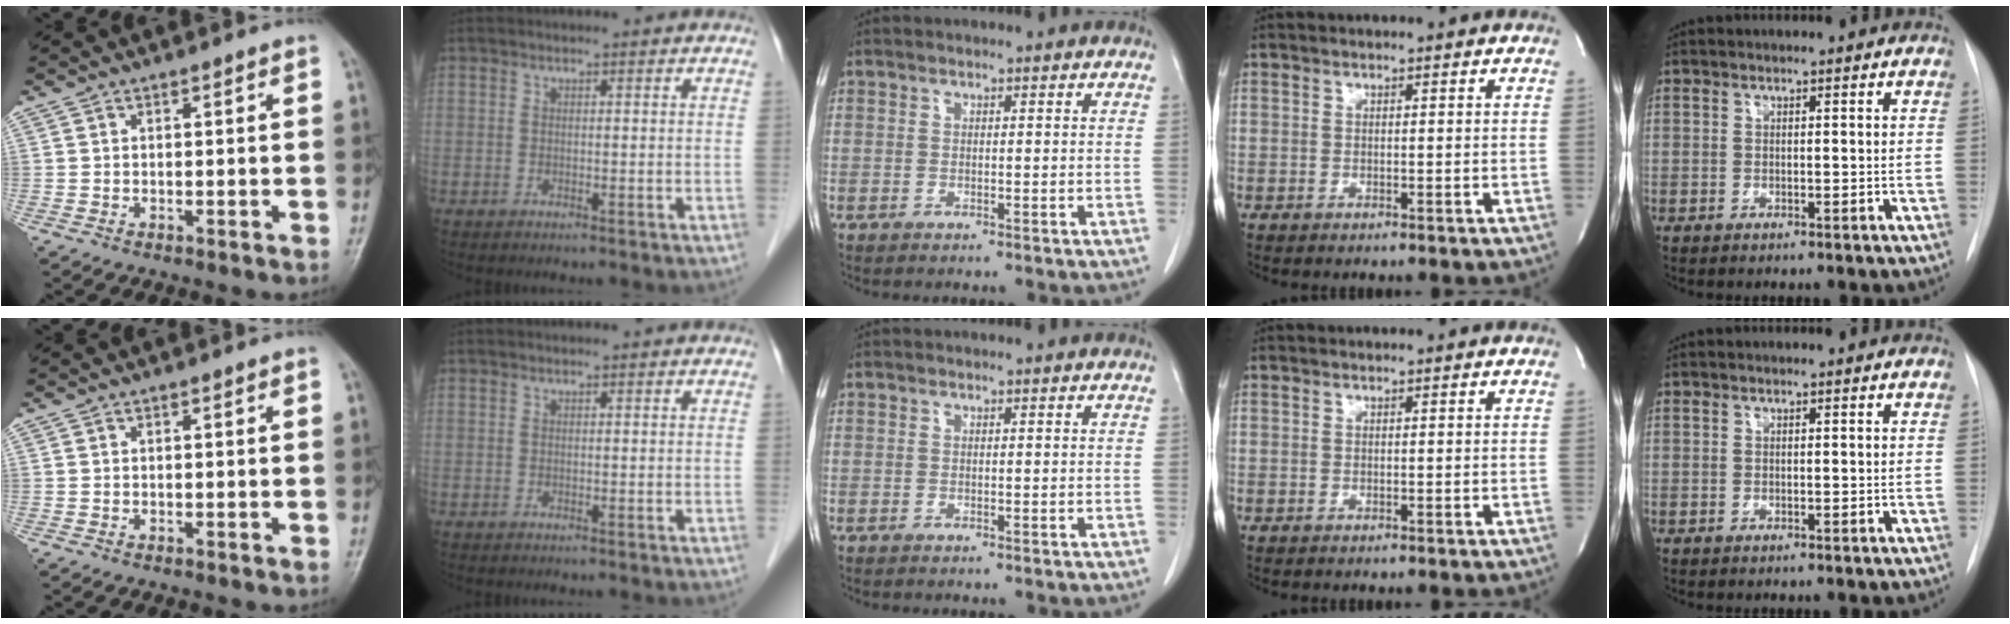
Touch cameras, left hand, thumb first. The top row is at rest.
{}